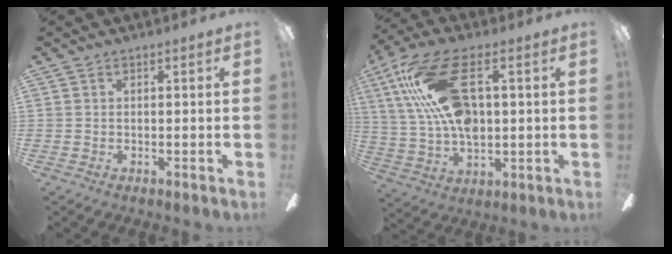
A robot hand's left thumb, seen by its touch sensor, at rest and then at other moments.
{"total": 19.6, "force": [5.6, 9.8, 16.0], "torque": [-0.331, -0.005, 0.094]}